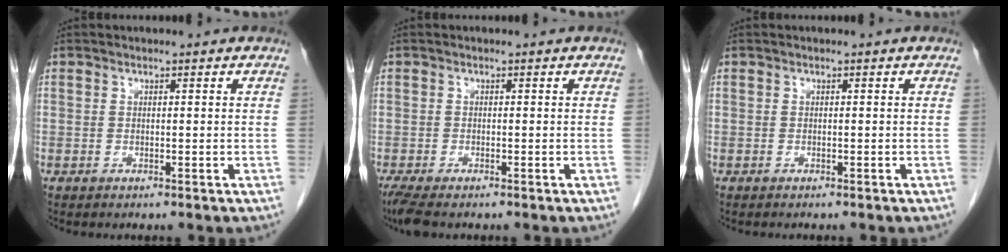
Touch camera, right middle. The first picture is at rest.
{"total": 3.8, "force": [-3.0, 0.8, 2.2], "torque": [-0.048, -0.013, -0.050]}
{"total": 0.7, "force": [-0.7, 0.1, 0.3], "torque": [-0.009, -0.002, -0.009]}